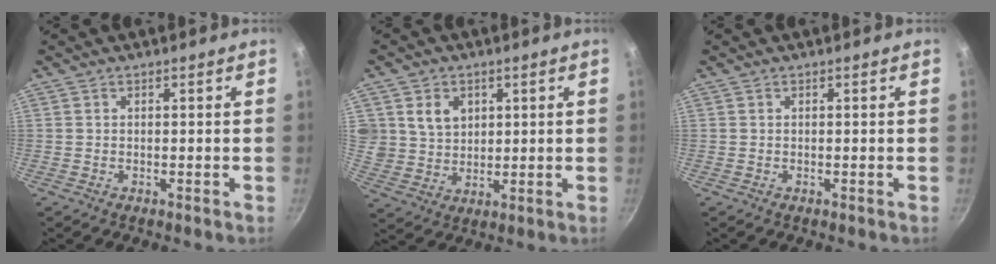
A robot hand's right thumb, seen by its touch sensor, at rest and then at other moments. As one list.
[{"total": 7.6, "force": [2.6, 6.4, 3.2], "torque": [-0.037, -0.013, 0.053]}, {"total": 0.0}]